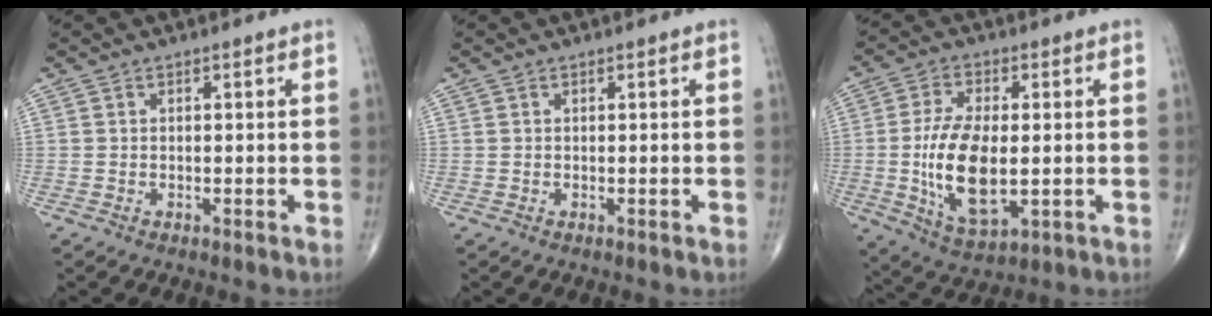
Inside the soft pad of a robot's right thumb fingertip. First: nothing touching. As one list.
[{"total": 0.0}, {"total": 13.9, "force": [-1.1, 6.5, 12.2], "torque": [-0.233, -0.012, -0.014]}]